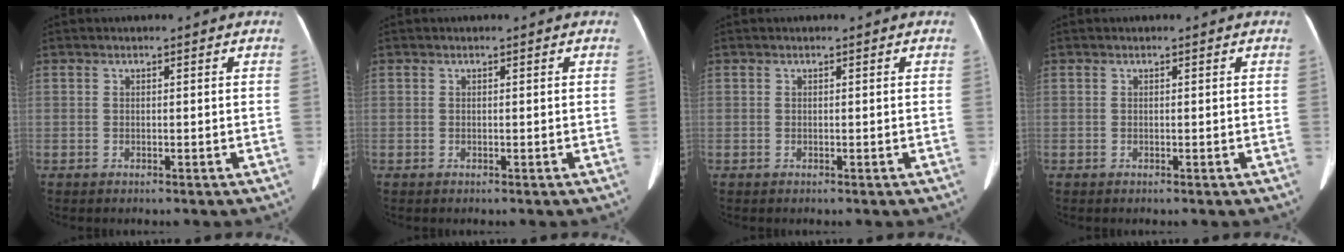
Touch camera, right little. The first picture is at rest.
{"total": 0.0}
{"total": 0.0}
{"total": 0.0}